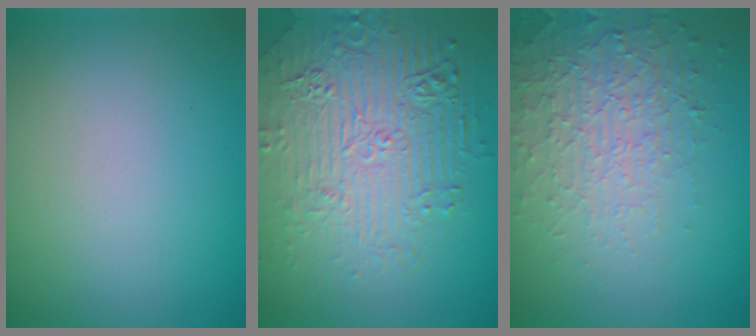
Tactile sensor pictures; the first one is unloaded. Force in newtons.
{"total": 7.4, "press": 5.5, "slide": 5.0}
{"total": 5.1, "press": 3.4, "slide": 3.8}